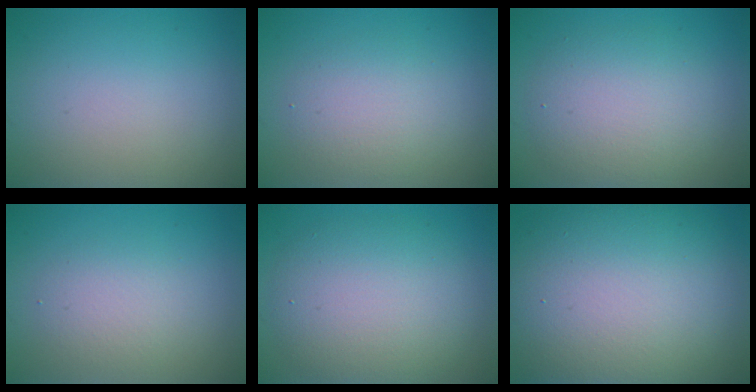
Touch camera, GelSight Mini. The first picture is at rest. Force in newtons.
{"total": 3.2, "press": 3.1, "slide": 0.2}
{"total": 5.1, "press": 5.1, "slide": 0.3}
{"total": 2.4, "press": 2.4, "slide": 0.2}
{"total": 6.9, "press": 6.9, "slide": 0.5}
{"total": 16.3, "press": 16.2, "slide": 1.1}